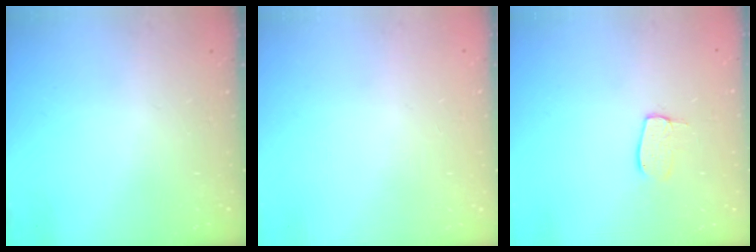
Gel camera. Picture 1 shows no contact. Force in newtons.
{"total": 0.0}
{"total": 6.9, "press": 6.9, "slide": 0.4}